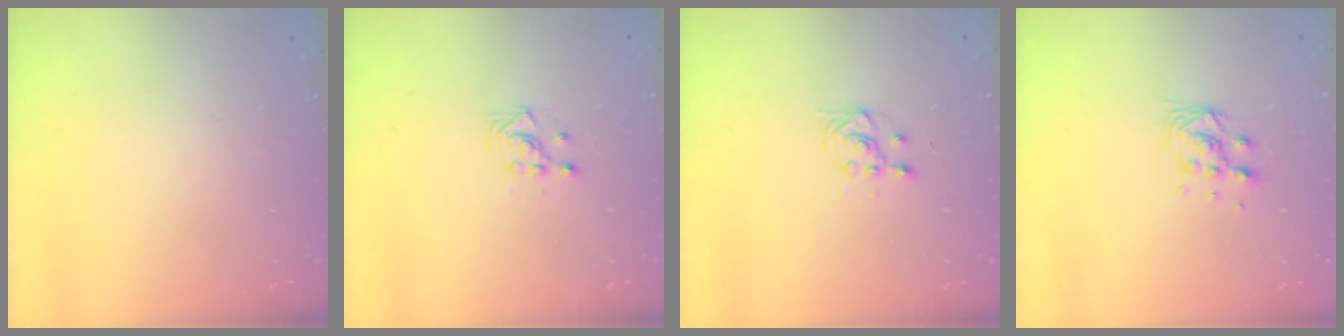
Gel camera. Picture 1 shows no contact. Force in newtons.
{"total": 2.9, "press": 2.9, "slide": 0.3}
{"total": 3.3, "press": 3.1, "slide": 1.1}
{"total": 7.0, "press": 7.0, "slide": 0.5}